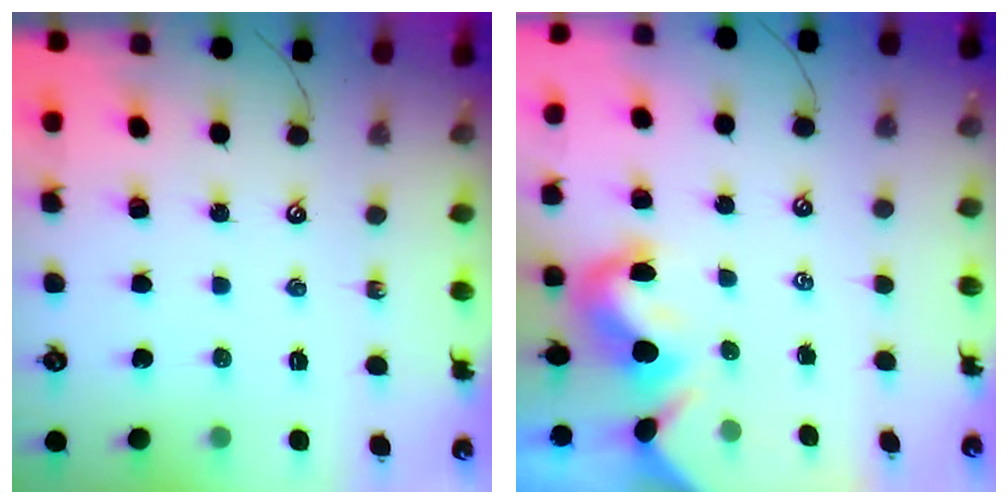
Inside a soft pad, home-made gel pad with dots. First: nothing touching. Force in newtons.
{"total": 1.7, "press": 1.7, "slide": 0.4}